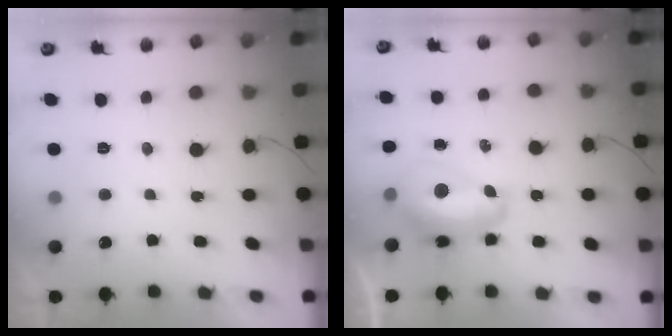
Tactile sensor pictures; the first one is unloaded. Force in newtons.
{"total": 12.2, "press": 12.1, "slide": 1.0}